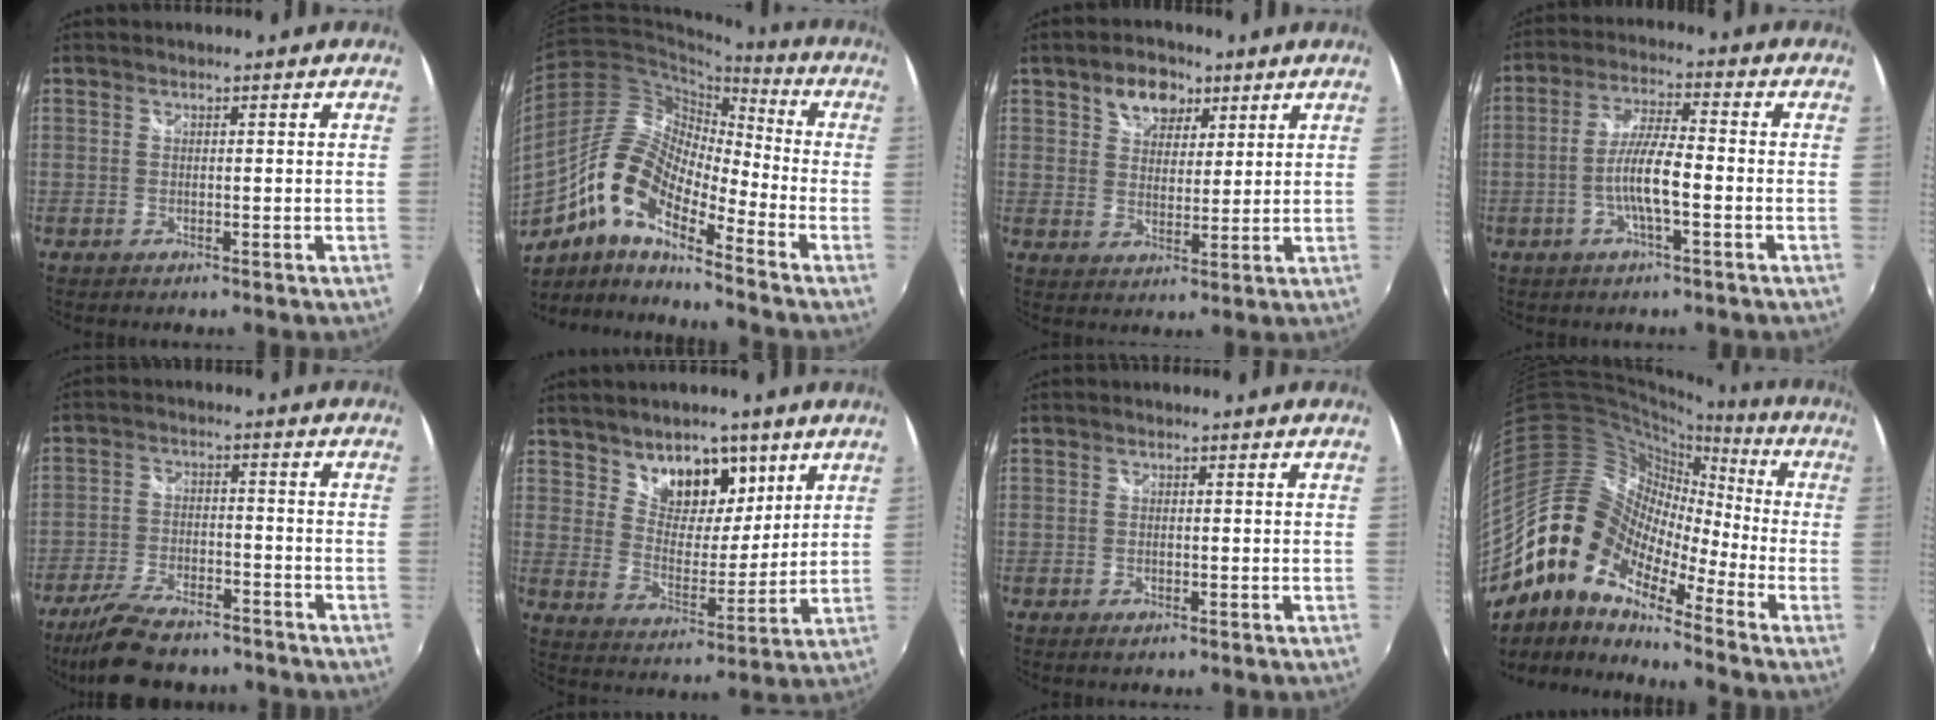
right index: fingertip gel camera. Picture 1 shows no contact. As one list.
[{"total": 14.6, "force": [-8.2, 4.9, 11.0], "torque": [-0.198, 0.009, -0.174]}, {"total": 7.2, "force": [4.2, 4.8, 3.4], "torque": [-0.052, 0.017, 0.070]}, {"total": 7.4, "force": [-2.4, 0.9, 7.0], "torque": [-0.139, 0.005, -0.044]}, {"total": 13.6, "force": [-11.0, 4.5, 6.5], "torque": [-0.143, -0.020, -0.182]}, {"total": 11.3, "force": [7.0, 6.9, 5.6], "torque": [-0.075, -0.001, 0.121]}, {"total": 0.8, "force": [-0.3, 0.5, 0.6], "torque": [-0.010, -0.001, -0.006]}, {"total": 14.0, "force": [-8.1, 7.7, 8.5], "torque": [-0.129, 0.001, -0.174]}]